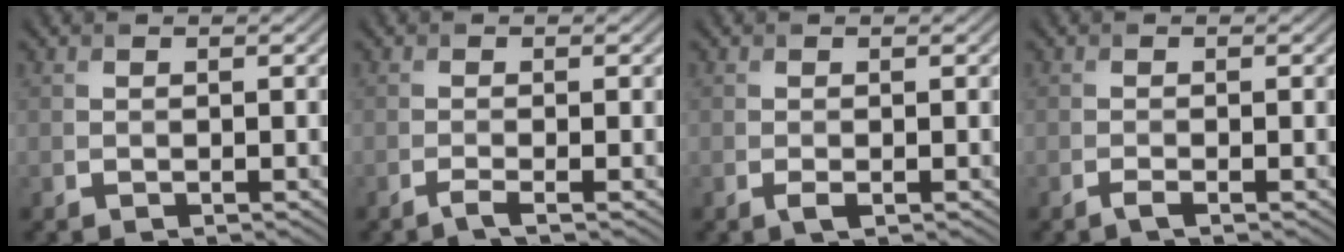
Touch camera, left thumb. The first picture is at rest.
{"total": 1.5, "force": [-0.8, 0.1, 1.2], "torque": [-0.018, 0.000, -0.026]}
{"total": 0.9, "force": [-0.3, 0.2, 0.8], "torque": [-0.019, -0.004, -0.005]}
{"total": 1.0, "force": [-0.6, 0.0, 0.7], "torque": [-0.016, 0.000, -0.015]}